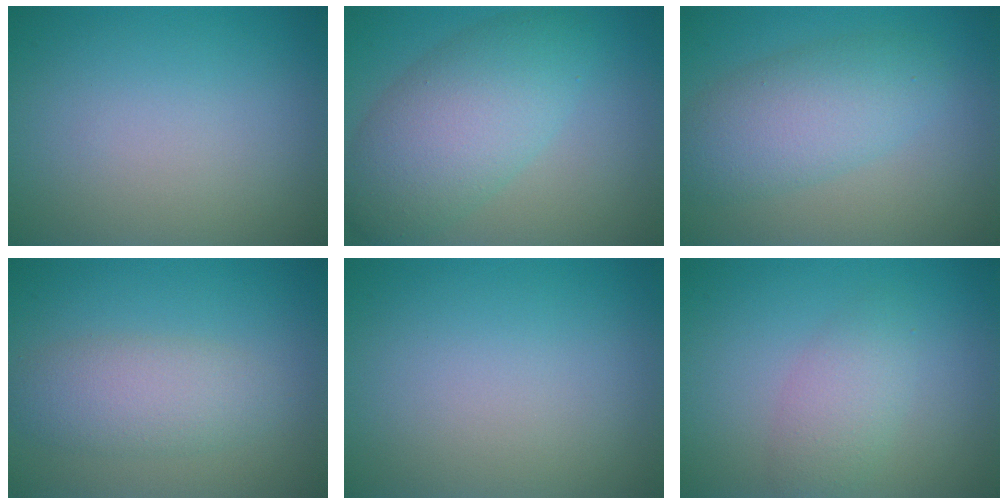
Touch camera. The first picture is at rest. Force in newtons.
{"total": 7.0, "press": 7.0, "slide": 0.3}
{"total": 5.1, "press": 5.1, "slide": 0.2}
{"total": 3.9, "press": 3.9, "slide": 0.0}
{"total": 0.0}
{"total": 2.6, "press": 2.6, "slide": 0.0}